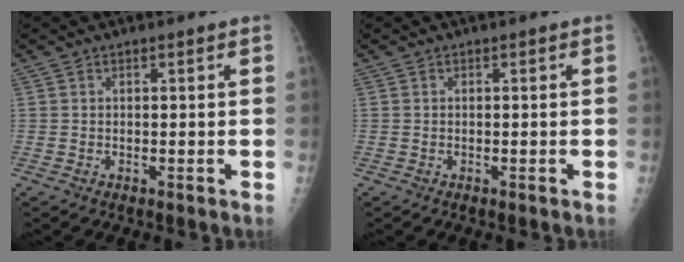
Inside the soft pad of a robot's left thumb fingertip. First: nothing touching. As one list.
[{"total": 0.0}]